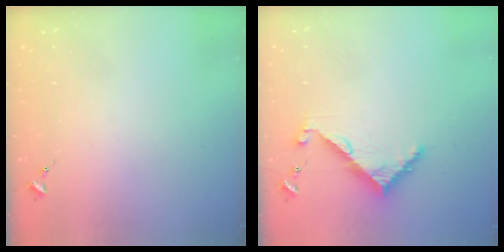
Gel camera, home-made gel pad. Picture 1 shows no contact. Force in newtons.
{"total": 7.3, "press": 7.3, "slide": 0.6}